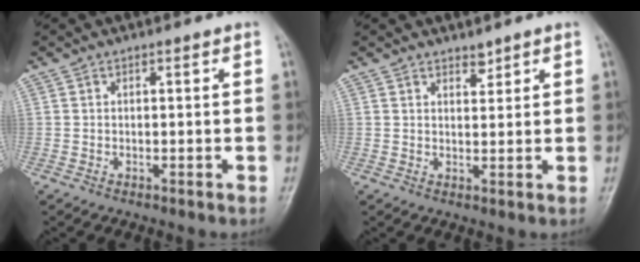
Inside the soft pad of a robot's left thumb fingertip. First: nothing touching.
{"total": 1.8, "force": [1.6, 0.7, 0.5], "torque": [0.005, -0.014, 0.025]}